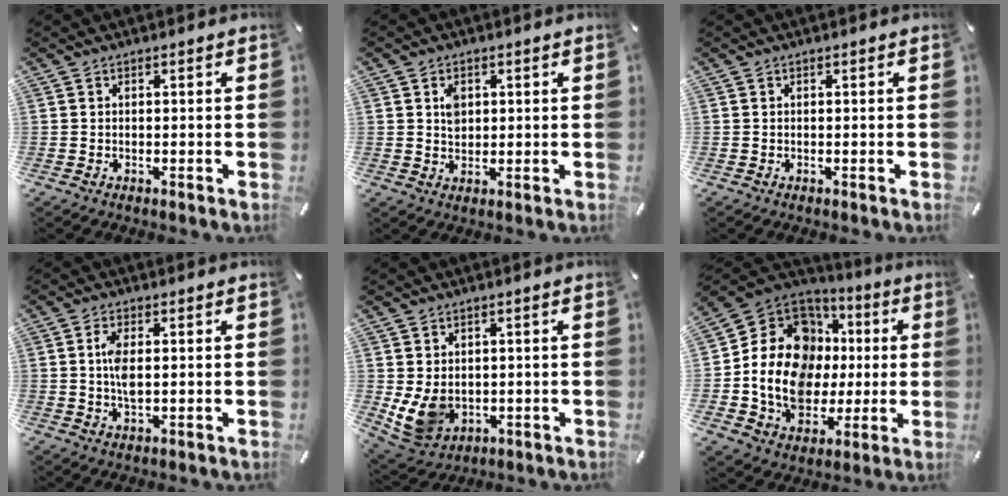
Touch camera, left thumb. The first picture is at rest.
{"total": 3.3, "force": [1.0, 2.6, 1.7], "torque": [-0.021, -0.001, 0.014]}
{"total": 0.0}
{"total": 4.8, "force": [0.4, 1.9, 4.4], "torque": [-0.102, -0.001, 0.001]}
{"total": 7.4, "force": [0.8, 6.4, 3.7], "torque": [-0.095, -0.012, 0.014]}
{"total": 18.2, "force": [0.1, 15.0, 10.3], "torque": [-0.212, -0.023, 0.006]}